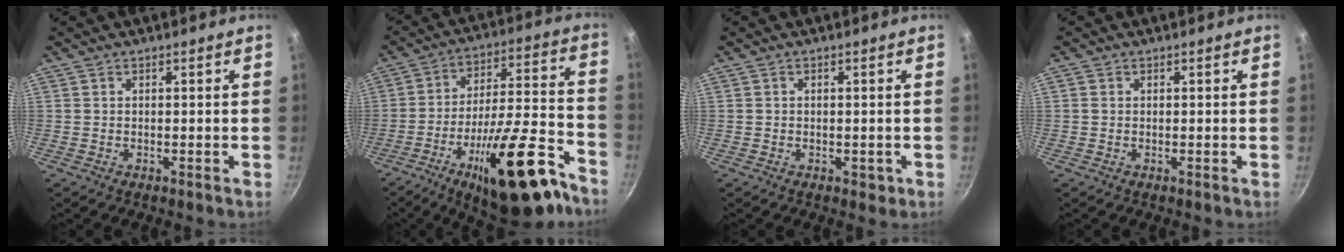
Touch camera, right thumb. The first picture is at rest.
{"total": 23.3, "force": [-13.4, 7.3, 17.5], "torque": [-0.234, 0.081, -0.204]}
{"total": 1.6, "force": [-0.4, 1.2, 0.9], "torque": [-0.010, 0.001, -0.004]}
{"total": 0.6, "force": [0.0, 0.5, 0.3], "torque": [-0.008, 0.003, -0.001]}